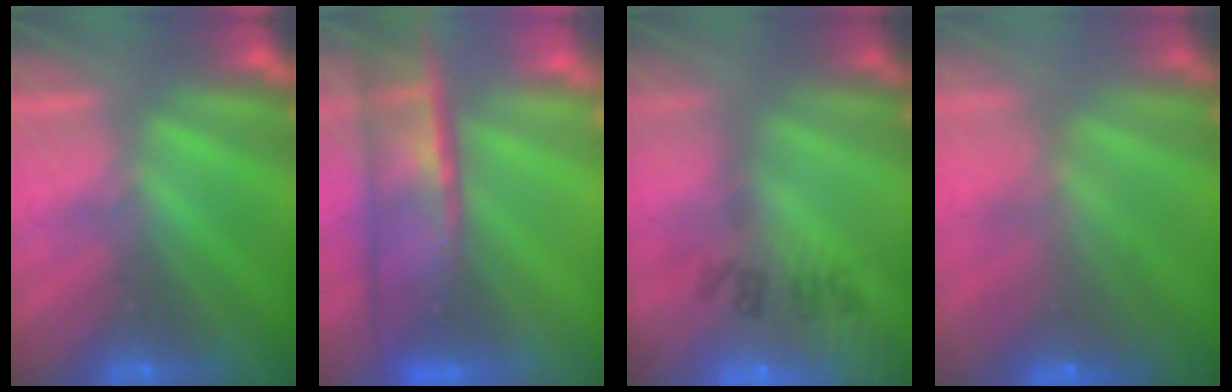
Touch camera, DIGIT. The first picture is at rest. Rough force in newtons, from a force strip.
{"total": 5.5}
{"total": 7.4}
{"total": 7.3}